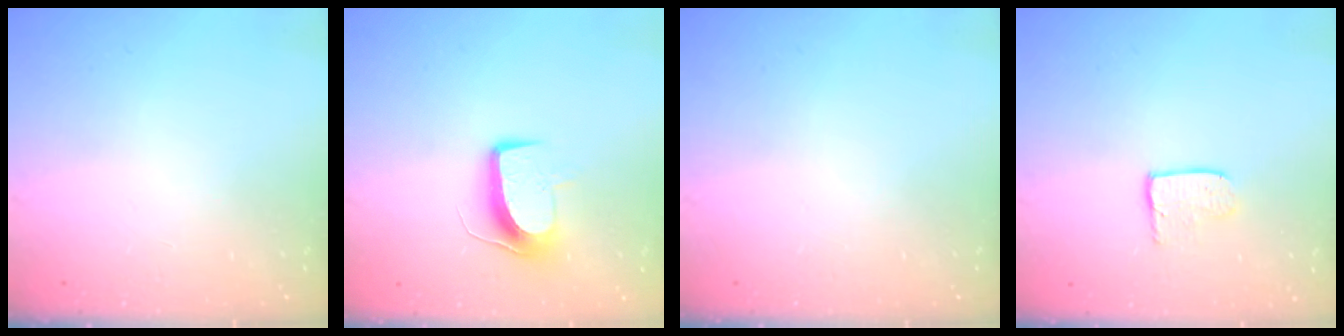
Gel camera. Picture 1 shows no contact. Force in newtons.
{"total": 9.2, "press": 9.2, "slide": 0.4}
{"total": 0.0}
{"total": 3.9, "press": 3.9, "slide": 0.4}